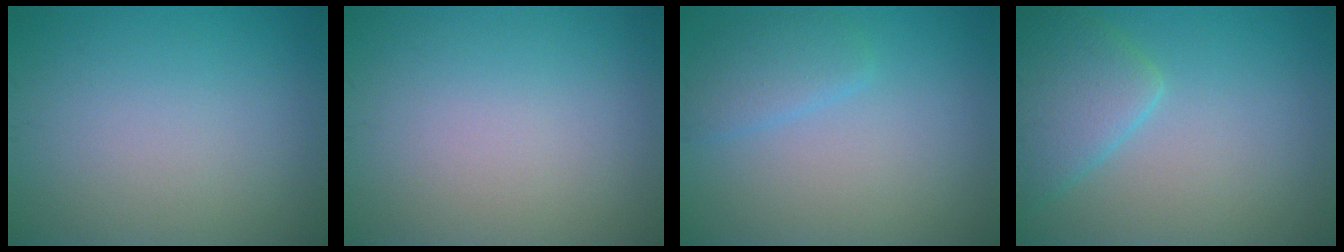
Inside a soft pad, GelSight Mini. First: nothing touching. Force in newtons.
{"total": 0.0}
{"total": 2.4, "press": 2.4, "slide": 0.2}
{"total": 4.6, "press": 4.6, "slide": 0.3}